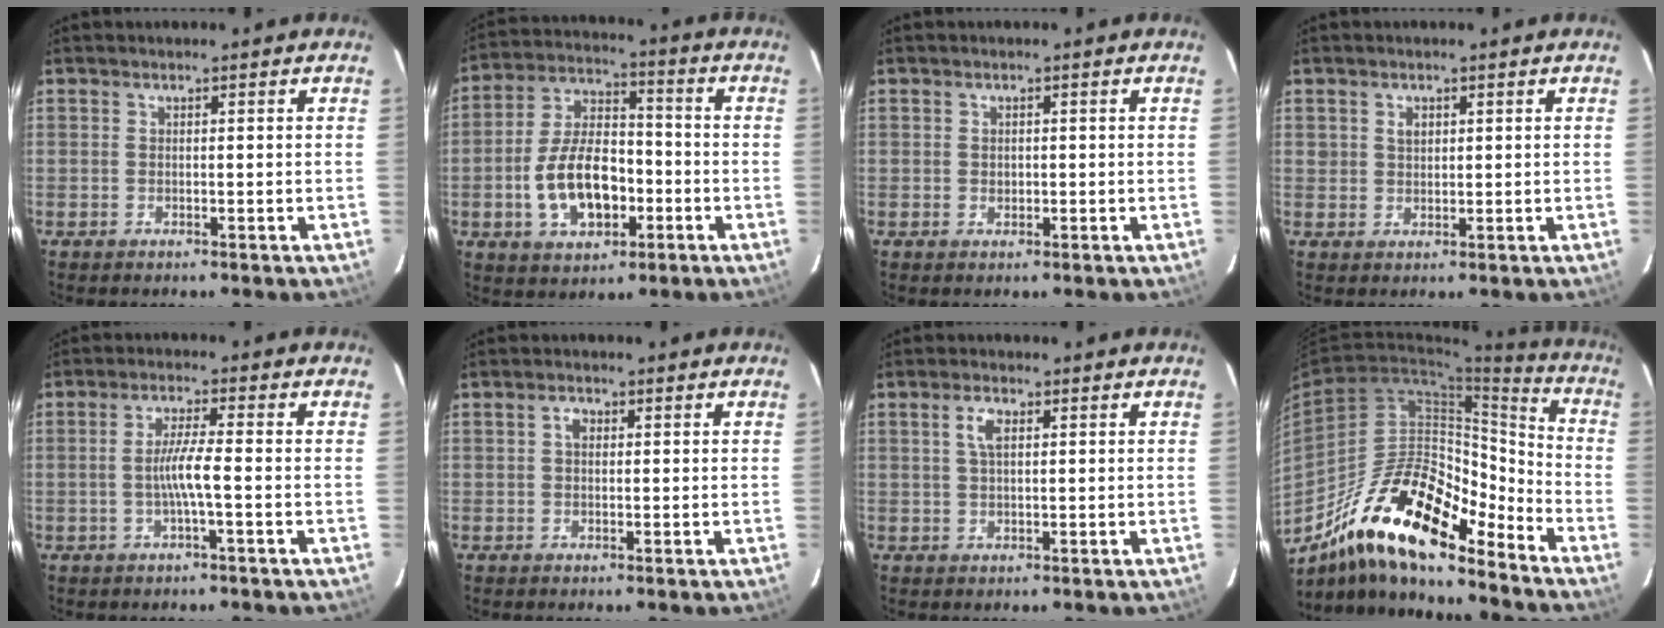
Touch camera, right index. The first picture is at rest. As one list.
[{"total": 13.8, "force": [-4.0, 7.8, 10.6], "torque": [-0.214, 0.018, -0.060]}, {"total": 1.0, "force": [0.0, 0.9, 0.3], "torque": [-0.003, 0.002, 0.001]}, {"total": 2.0, "force": [0.9, 1.6, 0.9], "torque": [-0.010, 0.005, 0.017]}, {"total": 4.6, "force": [-1.3, -0.5, 4.4], "torque": [-0.086, -0.001, -0.023]}, {"total": 1.6, "force": [0.3, 1.1, 1.1], "torque": [-0.019, 0.007, 0.003]}, {"total": 2.9, "force": [0.9, 1.3, 2.5], "torque": [-0.050, 0.006, 0.019]}, {"total": 21.7, "force": [-15.7, 6.3, 13.5], "torque": [-0.231, -0.001, -0.280]}]